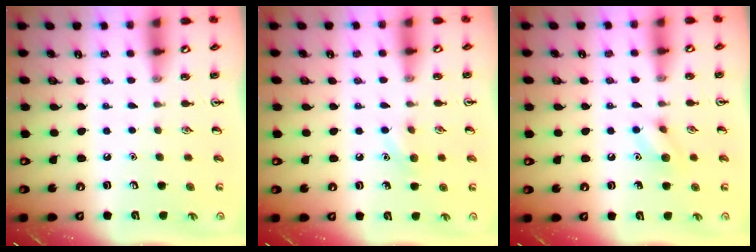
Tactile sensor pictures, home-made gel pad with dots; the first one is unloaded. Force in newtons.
{"total": 6.3, "press": 6.1, "slide": 1.6}
{"total": 7.4, "press": 7.4, "slide": 0.7}